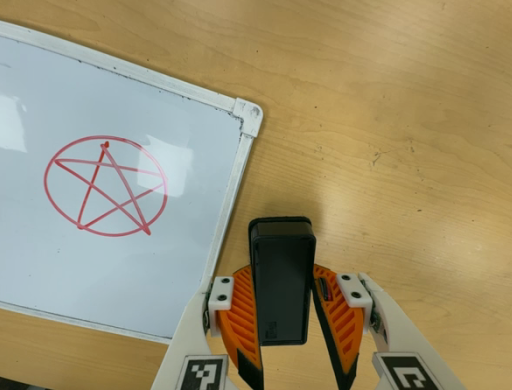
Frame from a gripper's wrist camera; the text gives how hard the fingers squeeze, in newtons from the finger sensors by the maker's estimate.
{"total": 6.8, "left": 5.3, "right": 8.2}